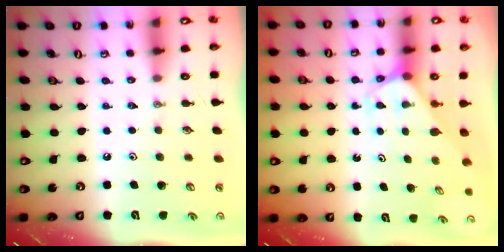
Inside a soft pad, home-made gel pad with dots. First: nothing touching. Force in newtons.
{"total": 2.3, "press": 2.3, "slide": 0.2}